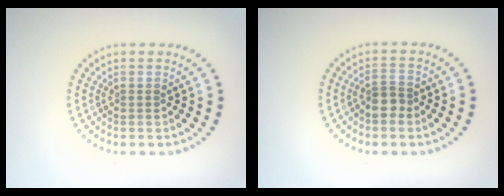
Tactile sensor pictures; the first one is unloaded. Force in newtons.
{"total": 1.9, "press": 1.7, "slide": 0.9}